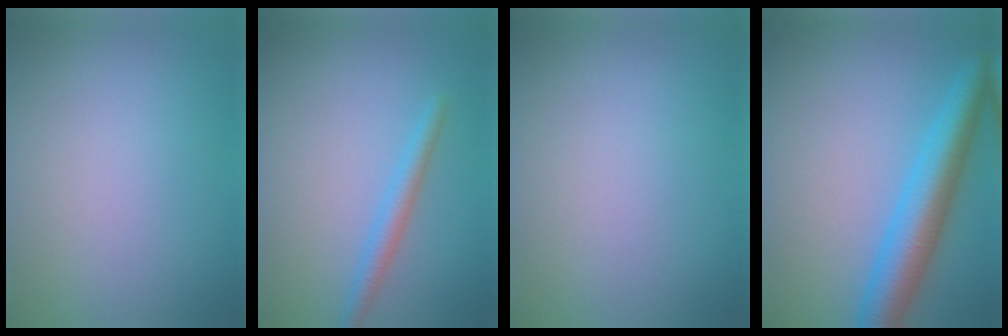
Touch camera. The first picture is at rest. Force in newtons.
{"total": 2.0, "press": 2.0, "slide": 0.1}
{"total": 0.0}
{"total": 6.2, "press": 6.2, "slide": 0.2}